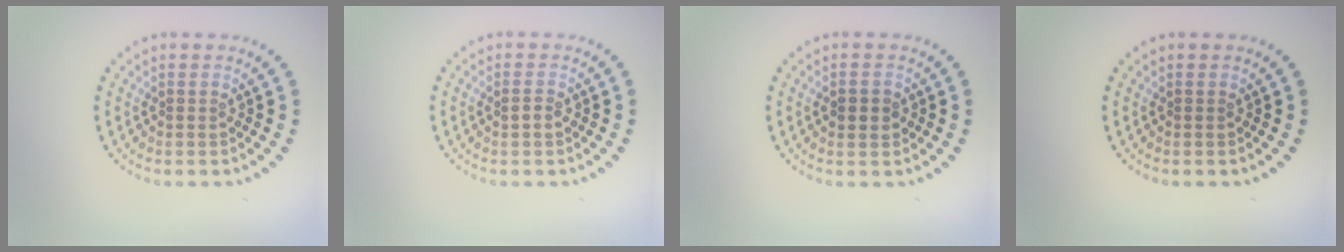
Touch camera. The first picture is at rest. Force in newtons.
{"total": 1.0, "press": 1.0, "slide": 0.4}
{"total": 2.4, "press": 2.4, "slide": 0.1}
{"total": 0.0}